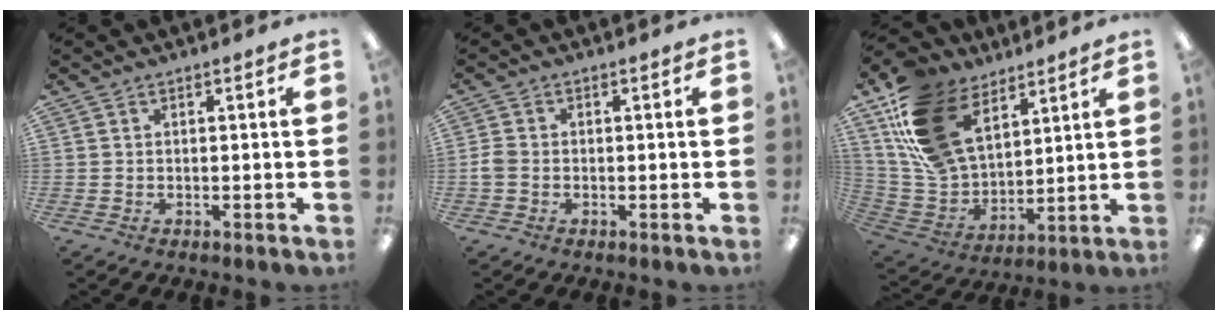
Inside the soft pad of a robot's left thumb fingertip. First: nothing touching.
{"total": 2.4, "force": [-0.7, 1.9, 1.4], "torque": [-0.032, 0.002, -0.013]}
{"total": 20.5, "force": [11.4, 13.0, 11.1], "torque": [-0.244, -0.045, 0.219]}